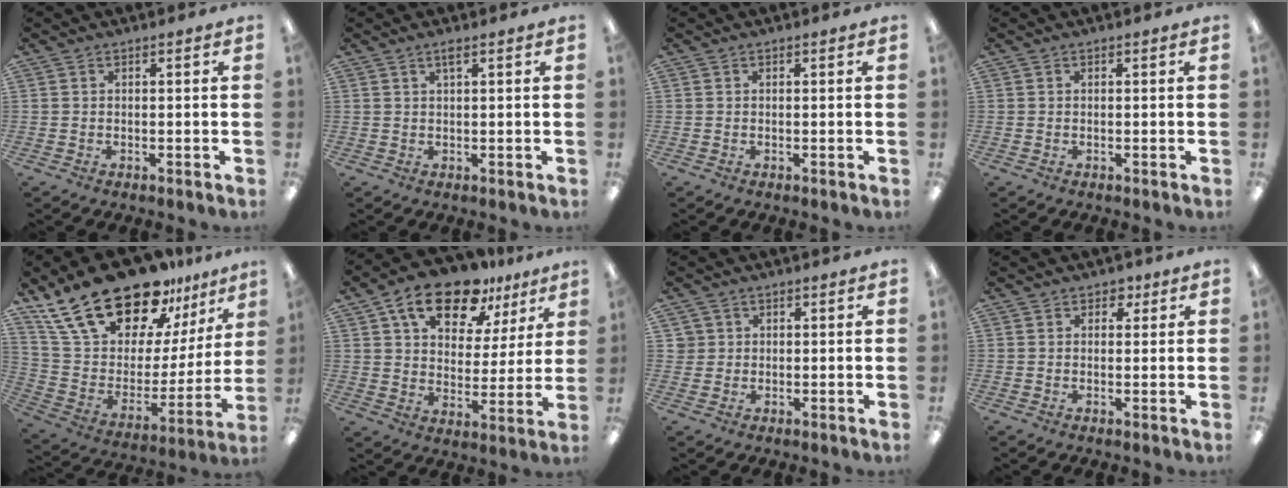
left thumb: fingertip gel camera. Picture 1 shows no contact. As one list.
[{"total": 1.8, "force": [1.3, 0.2, 1.2], "torque": [-0.028, 0.004, 0.022]}, {"total": 0.0}, {"total": 0.0}, {"total": 25.6, "force": [19.9, 11.1, 11.6], "torque": [-0.213, -0.132, 0.364]}, {"total": 15.7, "force": [10.8, 8.2, 7.8], "torque": [-0.128, -0.056, 0.191]}, {"total": 2.5, "force": [0.6, 2.4, 0.1], "torque": [0.000, 0.000, 0.009]}, {"total": 2.5, "force": [1.3, 1.9, 0.9], "torque": [-0.002, -0.001, 0.021]}]